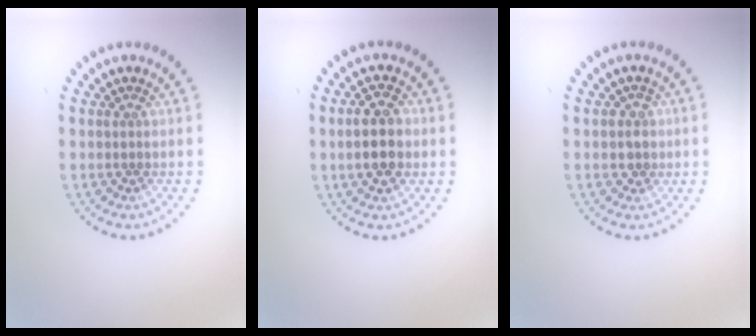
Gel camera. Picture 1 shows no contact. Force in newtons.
{"total": 4.3, "press": 4.3, "slide": 0.3}
{"total": 1.6, "press": 1.4, "slide": 0.8}